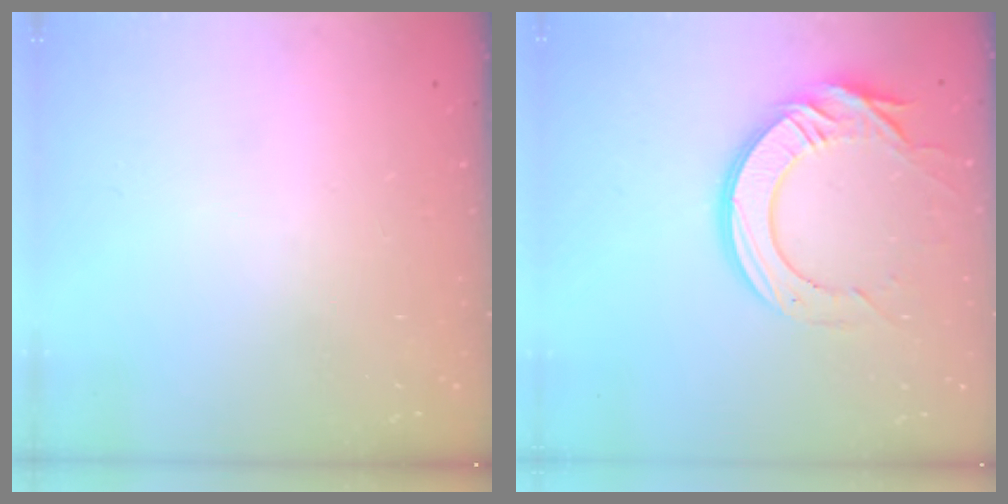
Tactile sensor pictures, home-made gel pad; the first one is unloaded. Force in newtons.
{"total": 16.4, "press": 16.4, "slide": 1.2}